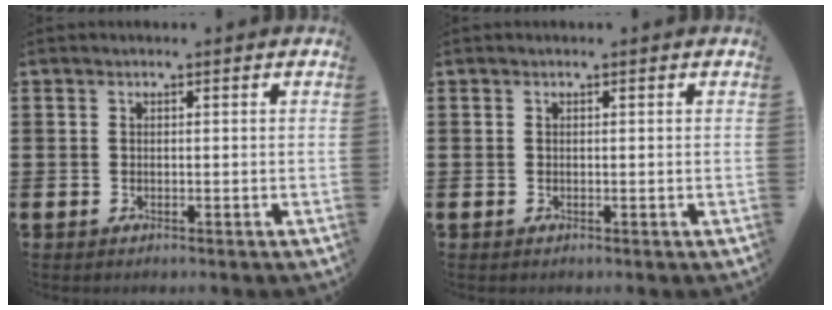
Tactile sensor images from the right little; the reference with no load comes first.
{"total": 0.0}